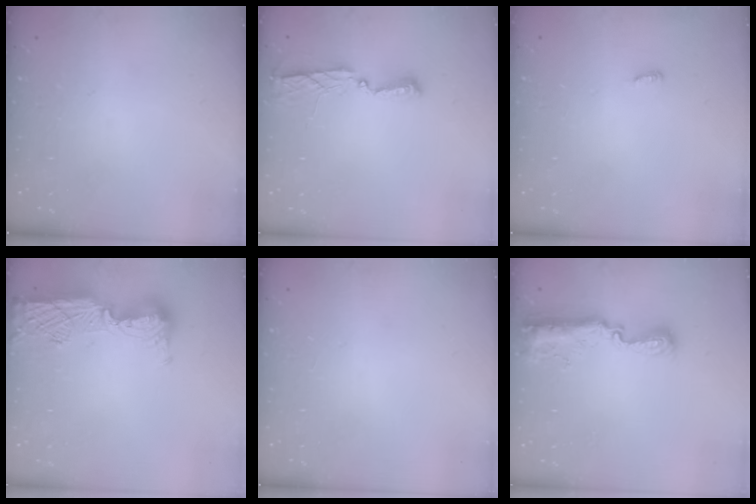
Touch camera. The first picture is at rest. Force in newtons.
{"total": 4.0, "press": 4.0, "slide": 0.5}
{"total": 2.6, "press": 2.6, "slide": 0.2}
{"total": 13.9, "press": 13.8, "slide": 1.2}
{"total": 1.0, "press": 0.8, "slide": 0.6}
{"total": 11.2, "press": 10.1, "slide": 4.8}